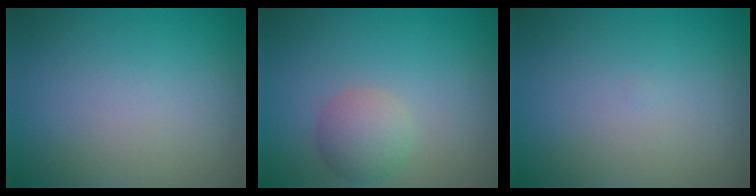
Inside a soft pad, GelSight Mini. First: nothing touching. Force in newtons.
{"total": 2.7, "press": 2.7, "slide": 0.1}
{"total": 0.0}